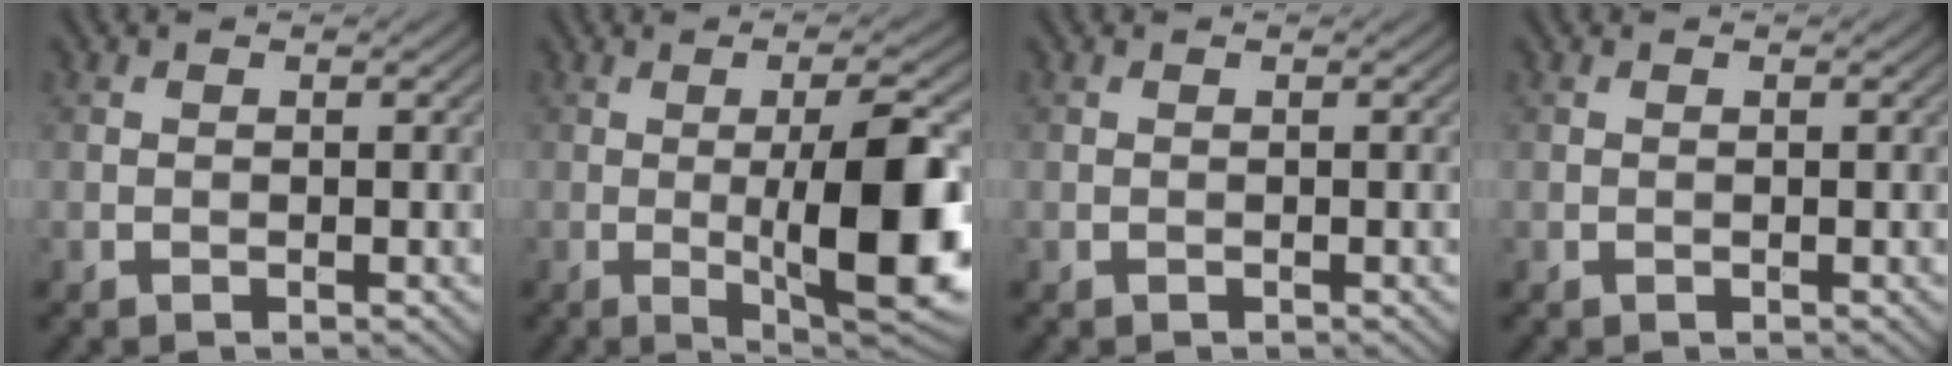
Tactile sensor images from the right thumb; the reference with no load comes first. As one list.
[{"total": 13.2, "force": [-1.3, 3.4, 12.7], "torque": [-0.166, 0.003, -0.023]}, {"total": 0.0}, {"total": 0.0}]